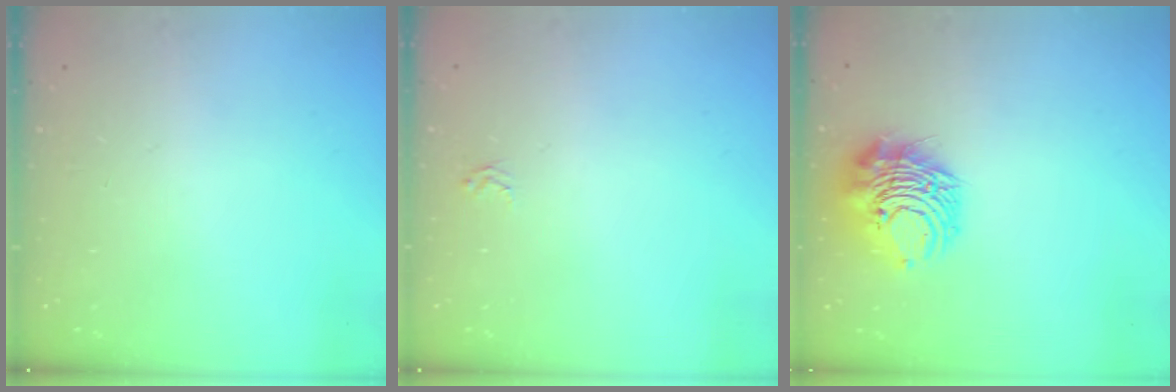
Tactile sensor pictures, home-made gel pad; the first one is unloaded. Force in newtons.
{"total": 1.9, "press": 1.9, "slide": 0.2}
{"total": 9.9, "press": 9.9, "slide": 1.0}